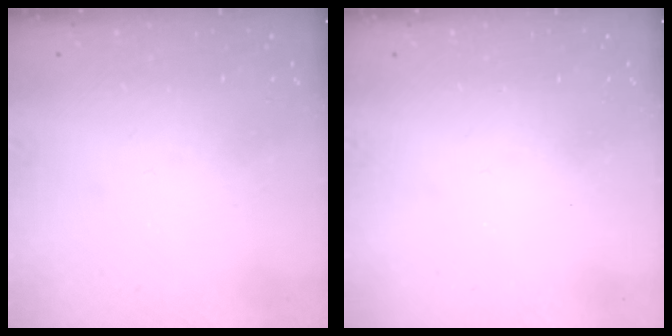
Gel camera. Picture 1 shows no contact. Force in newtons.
{"total": 0.0}